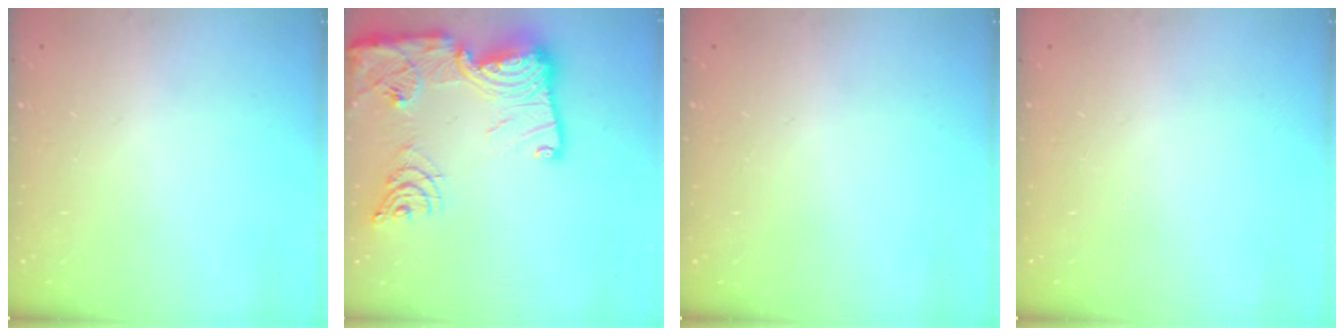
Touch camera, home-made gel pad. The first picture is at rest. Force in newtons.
{"total": 25.2, "press": 25.1, "slide": 2.6}
{"total": 0.0}
{"total": 0.0}